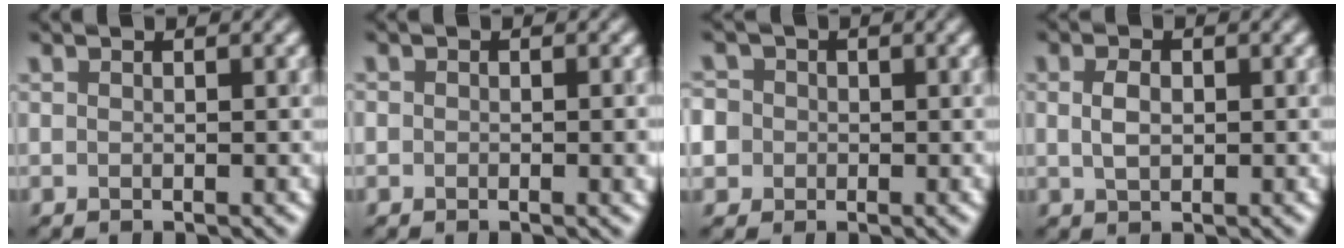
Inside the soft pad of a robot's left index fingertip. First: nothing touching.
{"total": 1.7, "force": [-0.2, 1.1, 1.3], "torque": [-0.010, -0.005, -0.004]}
{"total": 5.8, "force": [0.2, 5.4, 2.0], "torque": [-0.046, 0.031, -0.028]}
{"total": 2.1, "force": [0.2, 1.3, 1.6], "torque": [-0.034, 0.002, 0.003]}